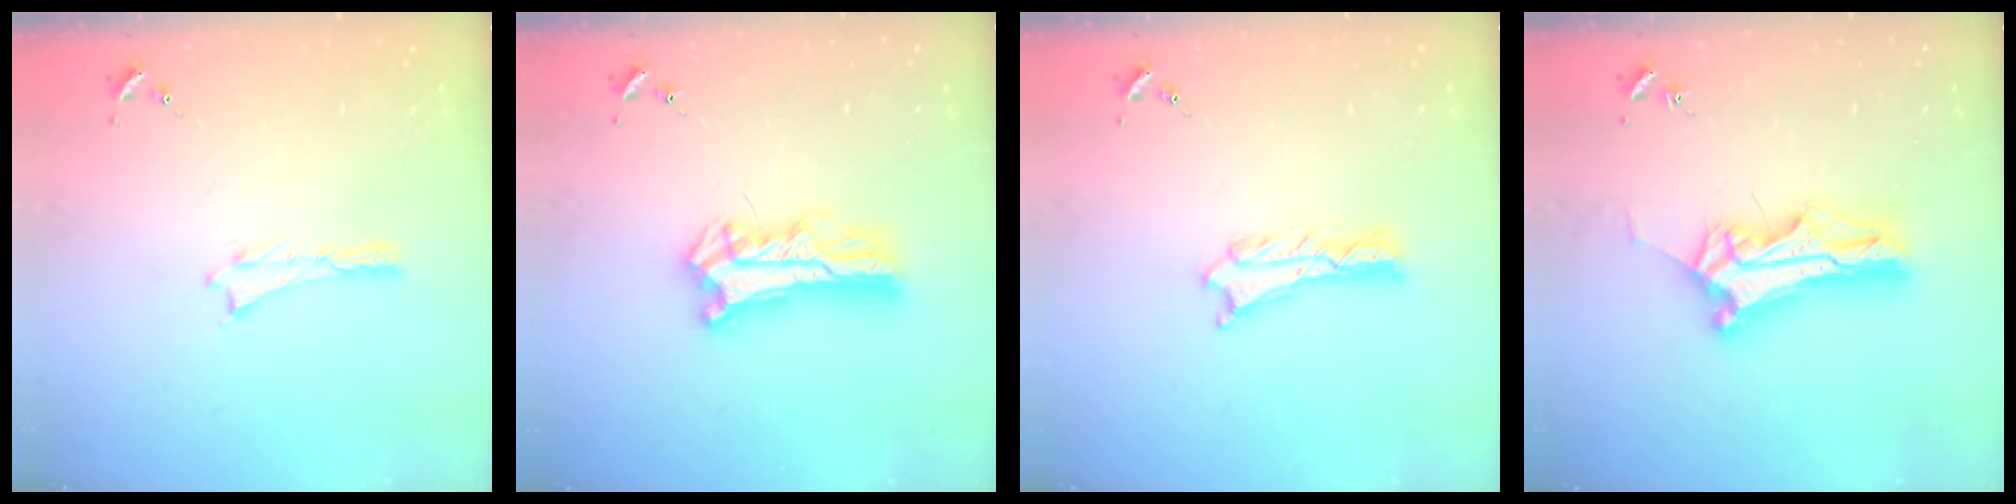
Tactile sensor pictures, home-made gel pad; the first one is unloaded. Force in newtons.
{"total": 9.5, "press": 9.5, "slide": 0.8}
{"total": 1.3, "press": 1.3, "slide": 0.1}
{"total": 9.9, "press": 9.9, "slide": 0.8}